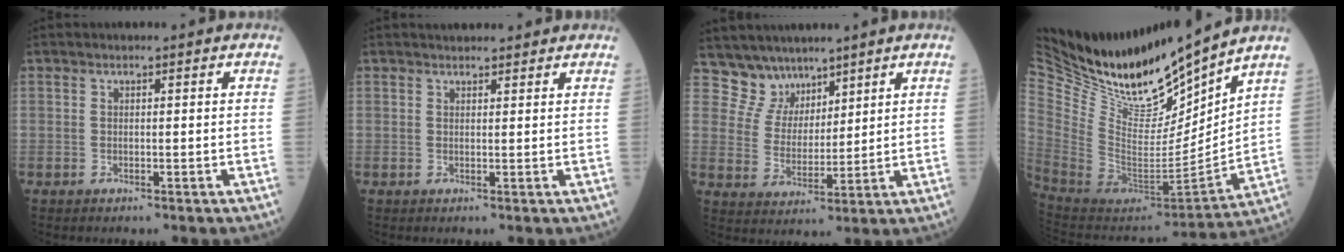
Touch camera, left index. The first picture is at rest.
{"total": 3.9, "force": [3.5, 1.1, 1.2], "torque": [-0.016, 0.024, 0.044]}
{"total": 5.9, "force": [4.9, 3.3, -0.5], "torque": [0.004, 0.003, 0.104]}
{"total": 18.9, "force": [17.6, 2.3, 6.5], "torque": [-0.146, -0.068, 0.328]}